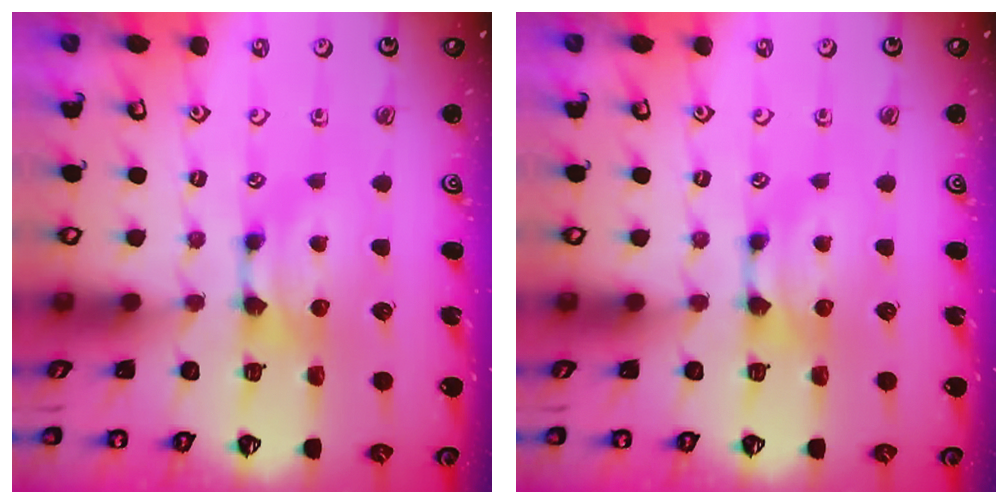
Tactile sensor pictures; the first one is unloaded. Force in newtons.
{"total": 0.0}